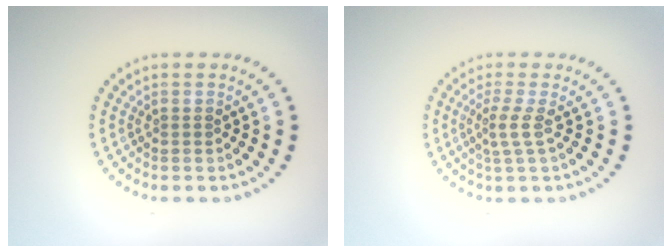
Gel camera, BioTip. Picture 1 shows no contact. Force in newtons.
{"total": 2.0, "press": 1.3, "slide": 1.5}